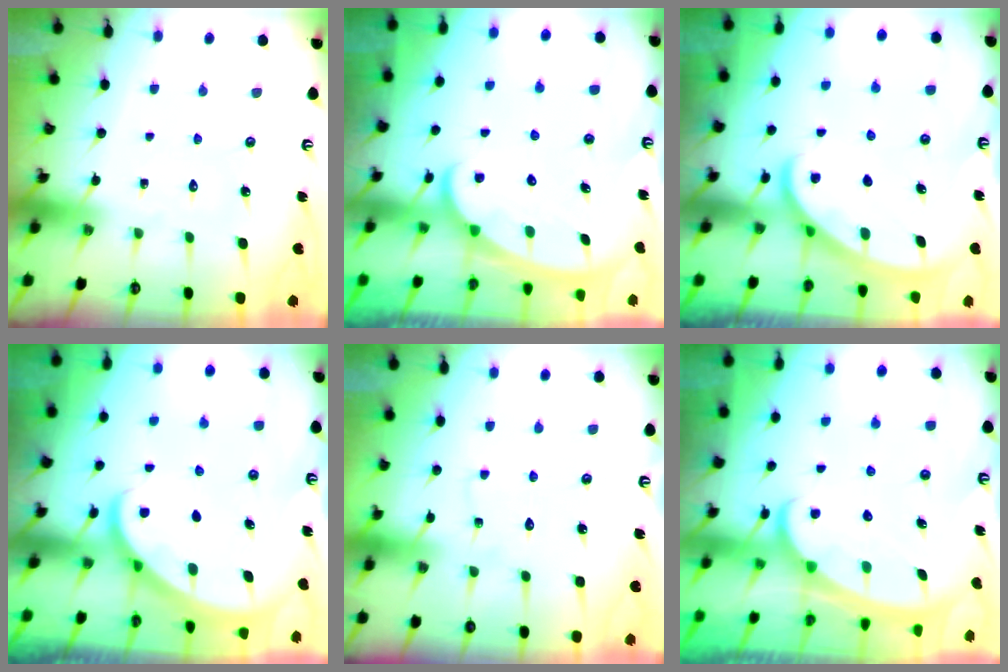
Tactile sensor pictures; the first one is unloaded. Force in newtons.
{"total": 2.4, "press": 2.4, "slide": 0.4}
{"total": 3.1, "press": 3.1, "slide": 0.1}
{"total": 2.8, "press": 2.8, "slide": 0.1}
{"total": 4.5, "press": 4.5, "slide": 0.3}
{"total": 2.3, "press": 2.3, "slide": 0.3}